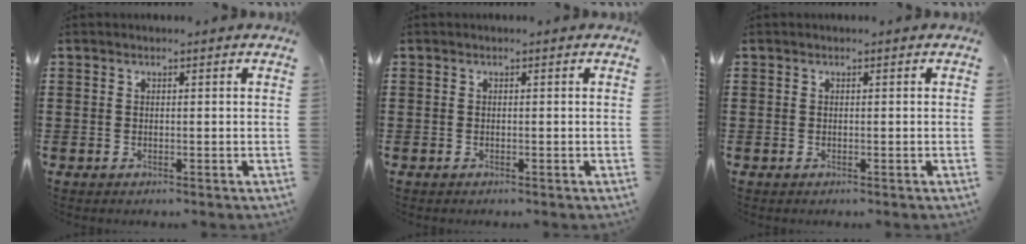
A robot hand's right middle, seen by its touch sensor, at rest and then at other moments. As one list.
[{"total": 0.0}, {"total": 0.0}]